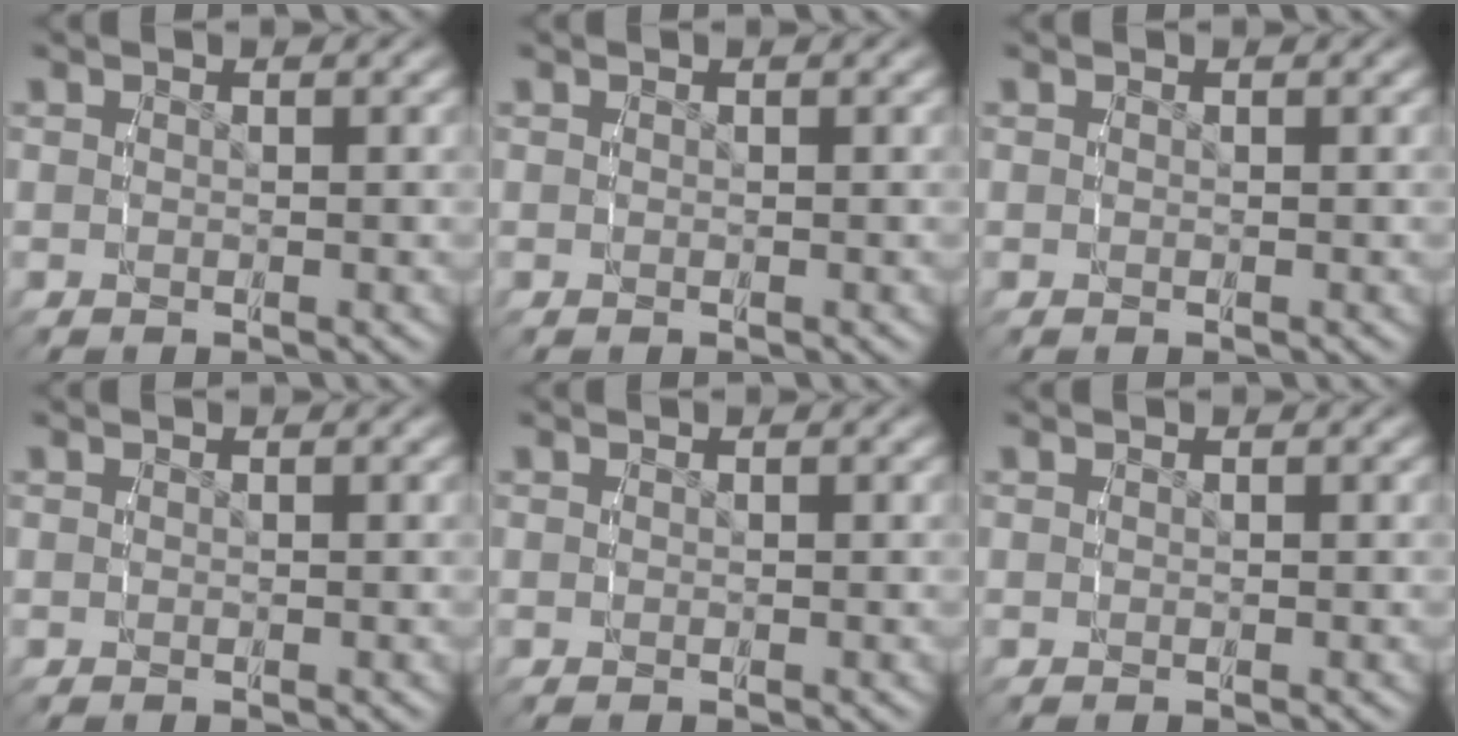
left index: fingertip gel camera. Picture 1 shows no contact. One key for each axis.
{"total": 0.0}
{"total": 0.0}
{"total": 0.0}
{"total": 0.0}
{"total": 0.0}